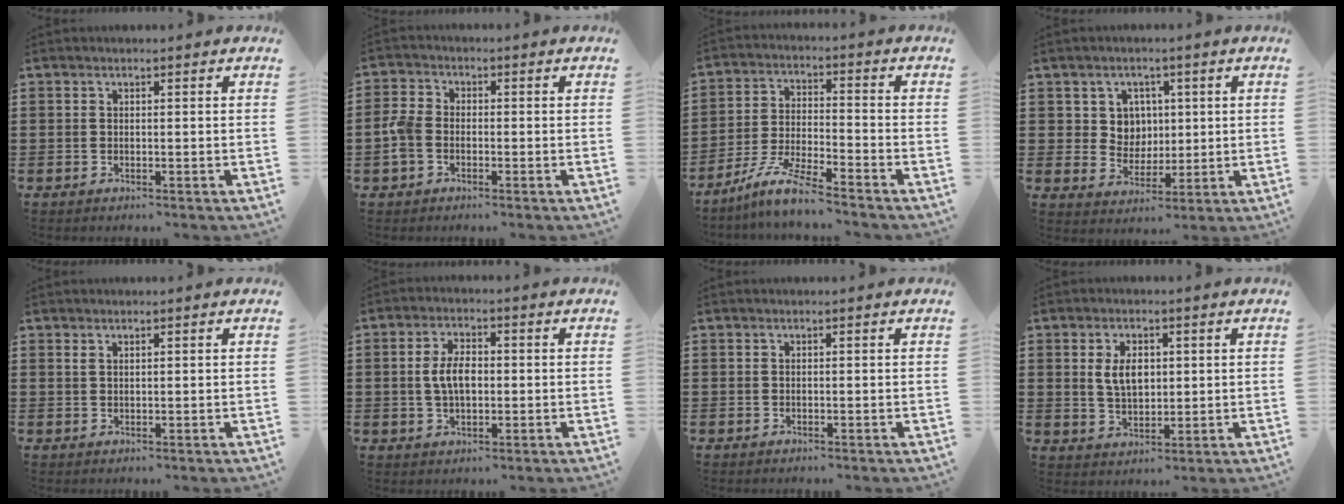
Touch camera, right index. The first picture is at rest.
{"total": 3.9, "force": [-1.3, 2.7, 2.6], "torque": [-0.077, -0.003, -0.031]}
{"total": 7.3, "force": [-6.4, 0.0, 3.5], "torque": [-0.081, -0.008, -0.128]}
{"total": 5.0, "force": [1.6, 4.6, 1.3], "torque": [-0.040, 0.009, 0.028]}
{"total": 1.0, "force": [0.8, 0.3, 0.5], "torque": [-0.012, 0.002, 0.015]}
{"total": 5.2, "force": [0.0, 2.8, 4.4], "torque": [-0.086, 0.004, -0.005]}
{"total": 0.0}
{"total": 4.9, "force": [1.0, 3.0, 3.8], "torque": [-0.074, 0.008, 0.014]}